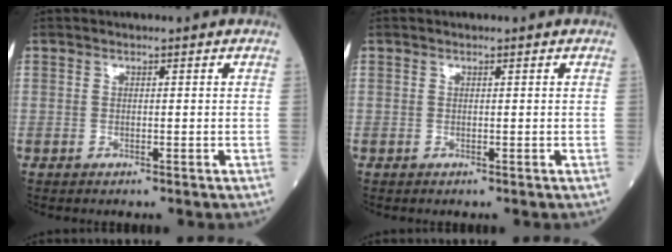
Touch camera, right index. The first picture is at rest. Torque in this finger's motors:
{"motor_torque": [0.25, 0.05, 0.06, 0.01]}